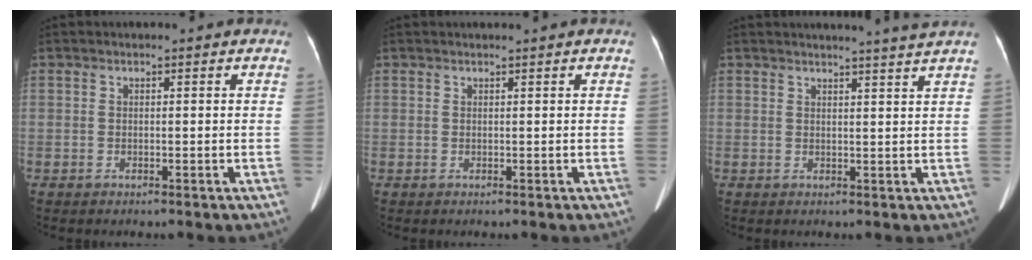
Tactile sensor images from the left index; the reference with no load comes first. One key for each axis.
{"total": 0.8, "fx": 0.7, "fy": -0.2, "fz": 0.4, "tx": -0.007, "ty": 0.005, "tz": 0.017}
{"total": 4.9, "fx": 4.4, "fy": -1.5, "fz": 1.6, "tx": -0.021, "ty": -0.009, "tz": 0.045}